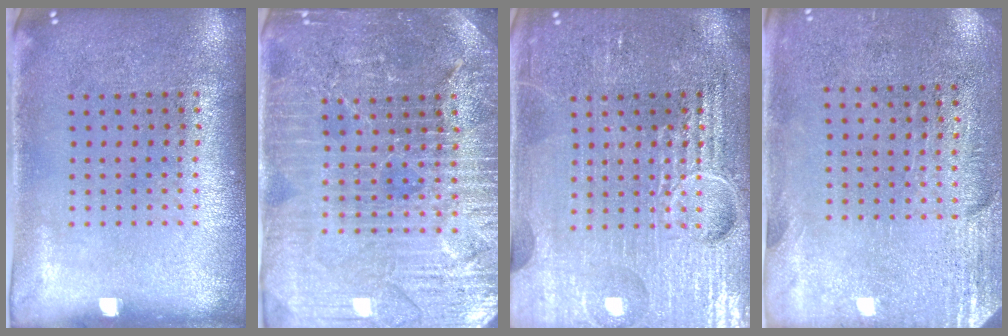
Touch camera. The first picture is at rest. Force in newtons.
{"total": 4.5, "press": 4.2, "slide": 1.5}
{"total": 7.2, "press": 7.2, "slide": 0.8}
{"total": 2.8, "press": 2.4, "slide": 1.5}